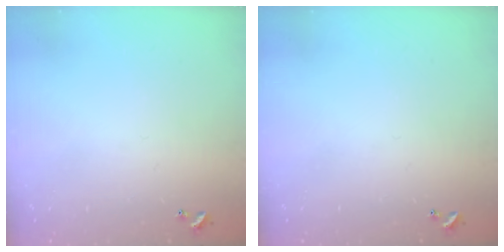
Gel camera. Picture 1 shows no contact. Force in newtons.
{"total": 0.0}